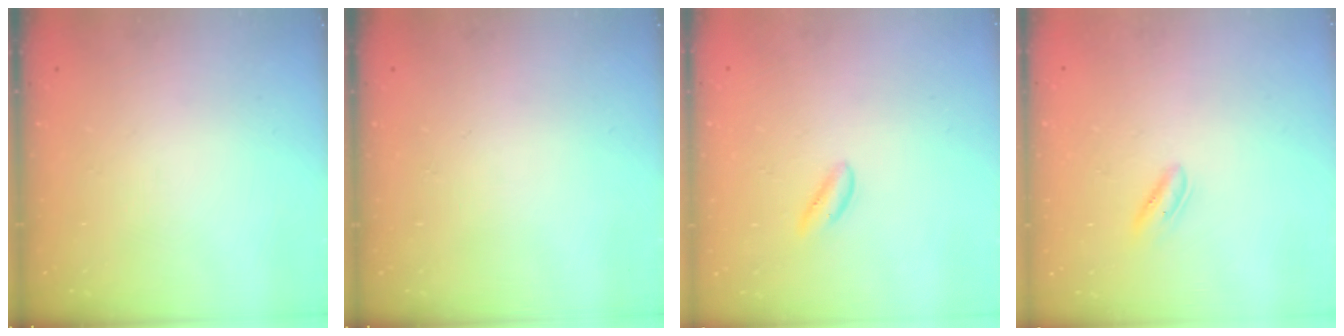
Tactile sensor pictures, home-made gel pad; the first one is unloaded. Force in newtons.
{"total": 0.0}
{"total": 0.5, "press": 0.4, "slide": 0.4}
{"total": 1.3, "press": 1.1, "slide": 0.6}